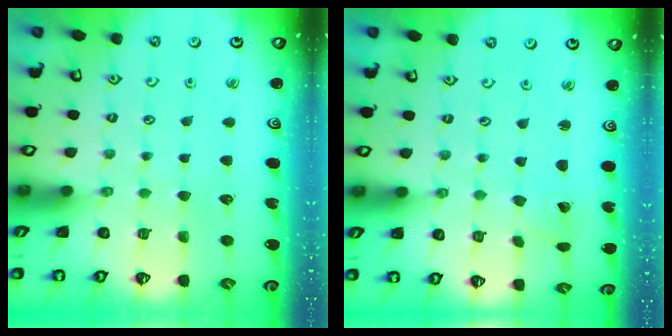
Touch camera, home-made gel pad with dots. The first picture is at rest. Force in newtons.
{"total": 1.4, "press": 1.4, "slide": 0.1}